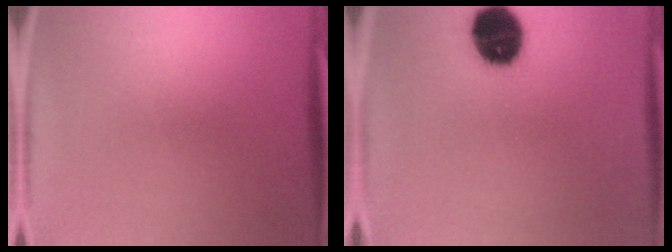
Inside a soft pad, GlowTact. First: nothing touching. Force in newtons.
{"total": 14.8}